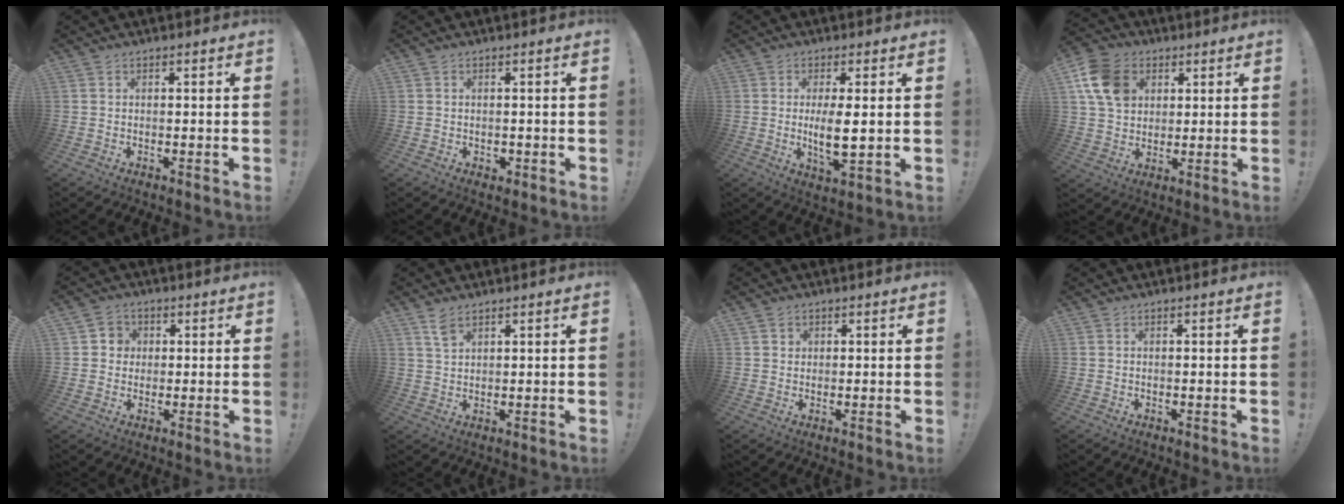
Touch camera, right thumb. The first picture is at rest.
{"total": 1.2, "force": [-0.1, 1.1, 0.3], "torque": [0.002, 0.002, -0.004]}
{"total": 7.9, "force": [0.3, 2.4, 7.5], "torque": [-0.130, -0.019, 0.000]}
{"total": 14.0, "force": [5.0, 10.9, 7.3], "torque": [-0.113, -0.013, 0.101]}
{"total": 4.3, "force": [0.4, 4.2, 0.9], "torque": [-0.012, 0.003, 0.006]}
{"total": 3.9, "force": [2.6, 1.7, 2.5], "torque": [-0.039, -0.012, 0.045]}
{"total": 1.6, "force": [0.7, 1.4, 0.2], "torque": [0.010, -0.007, 0.010]}
{"total": 0.0}